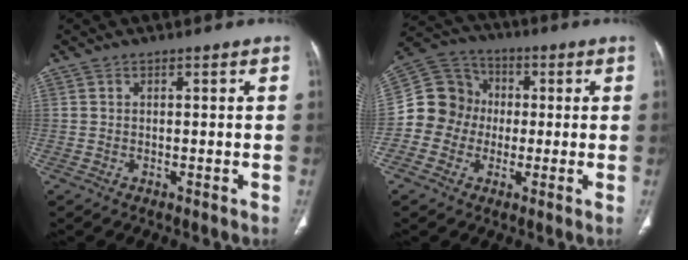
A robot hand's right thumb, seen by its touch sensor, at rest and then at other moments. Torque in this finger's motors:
{"motor_torque": [1.31, 1.15, 0.85, -0.76, 0.07]}